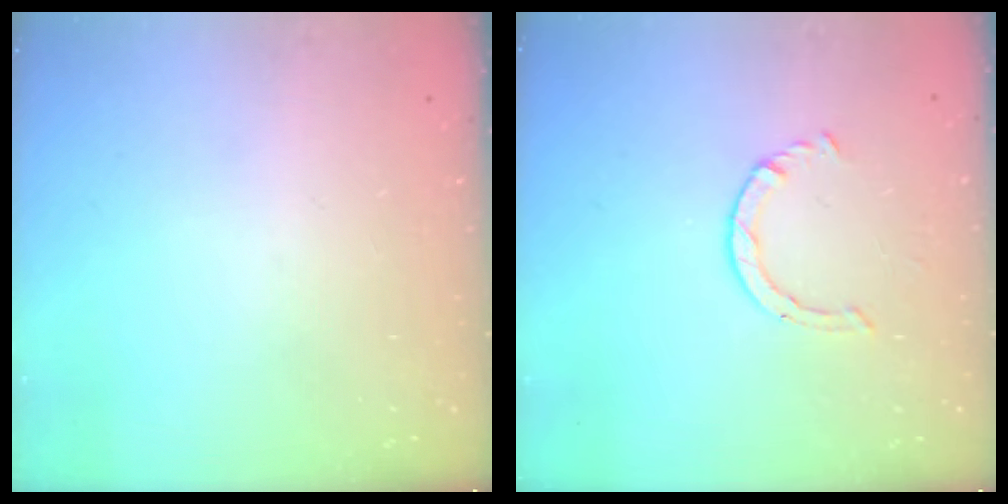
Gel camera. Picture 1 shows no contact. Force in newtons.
{"total": 2.6, "press": 2.6, "slide": 0.3}